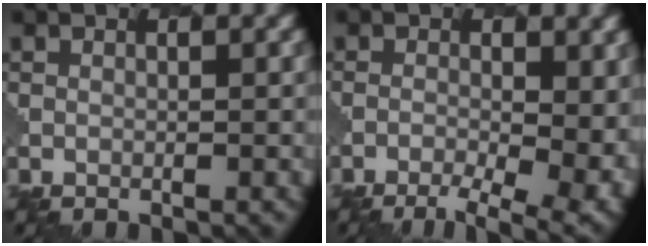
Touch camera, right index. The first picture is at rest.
{"total": 7.8, "force": [-3.6, 3.0, 6.2], "torque": [-0.082, -0.012, -0.044]}